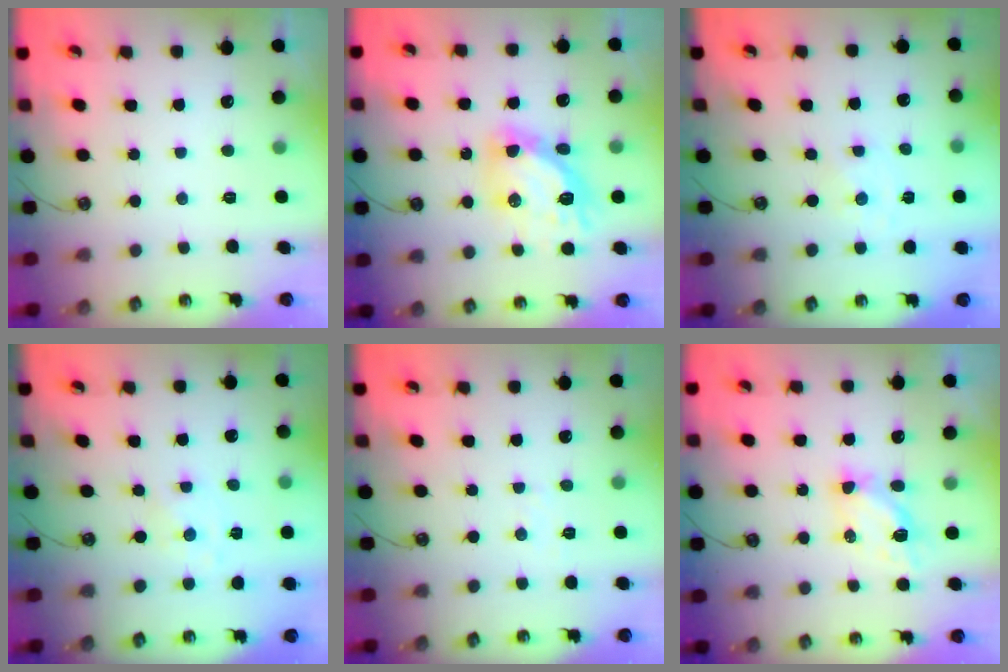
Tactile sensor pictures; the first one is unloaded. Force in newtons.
{"total": 13.1, "press": 13.0, "slide": 1.4}
{"total": 0.0}
{"total": 1.3, "press": 1.3, "slide": 0.2}
{"total": 4.3, "press": 4.3, "slide": 0.5}
{"total": 5.7, "press": 5.7, "slide": 0.3}